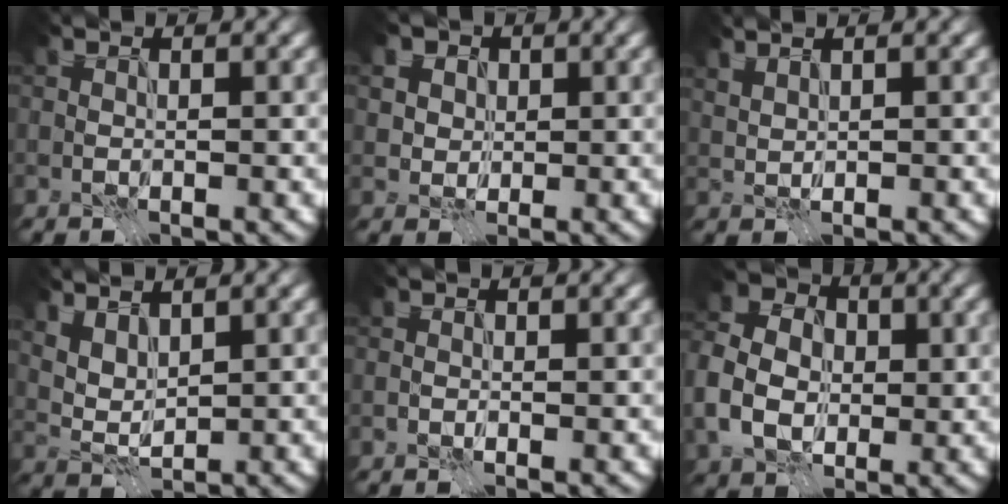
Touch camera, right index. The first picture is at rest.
{"total": 4.0, "force": [2.1, 3.0, 1.4], "torque": [-0.043, 0.002, 0.045]}
{"total": 2.0, "force": [1.5, 0.6, 1.1], "torque": [-0.014, 0.002, 0.021]}
{"total": 2.7, "force": [1.8, 1.3, 1.5], "torque": [-0.037, -0.002, 0.043]}
{"total": 0.0}
{"total": 7.4, "force": [-0.5, 6.1, 4.2], "torque": [-0.090, 0.001, -0.010]}